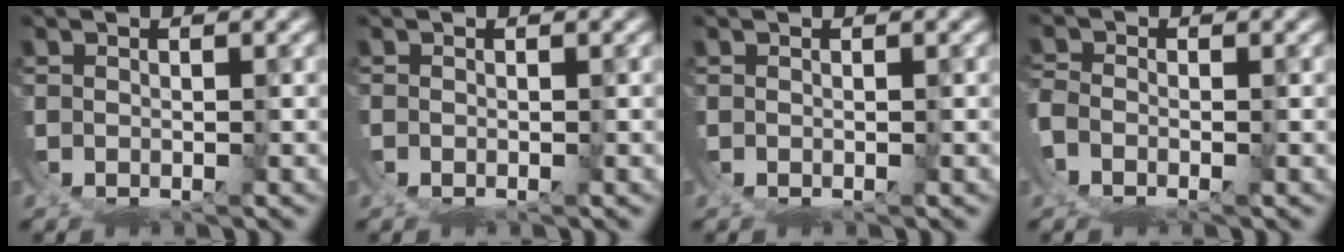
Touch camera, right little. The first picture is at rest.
{"total": 0.0}
{"total": 0.0}
{"total": 1.6, "force": [-1.0, 0.7, 1.0], "torque": [-0.021, -0.010, -0.015]}